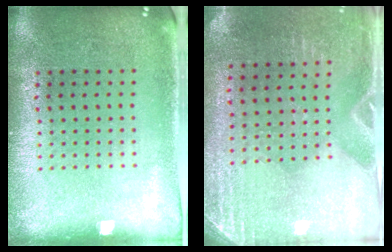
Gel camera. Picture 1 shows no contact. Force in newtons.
{"total": 2.8, "press": 2.5, "slide": 1.3}